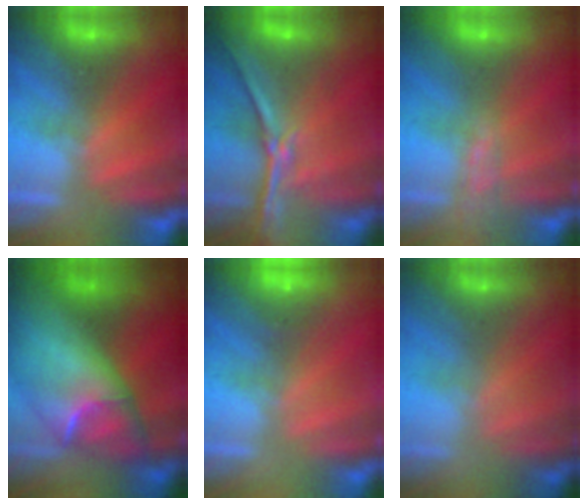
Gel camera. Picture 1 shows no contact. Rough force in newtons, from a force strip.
{"total": 7.0}
{"total": 2.8}
{"total": 6.2}
{"total": 2.0}
{"total": 1.5}